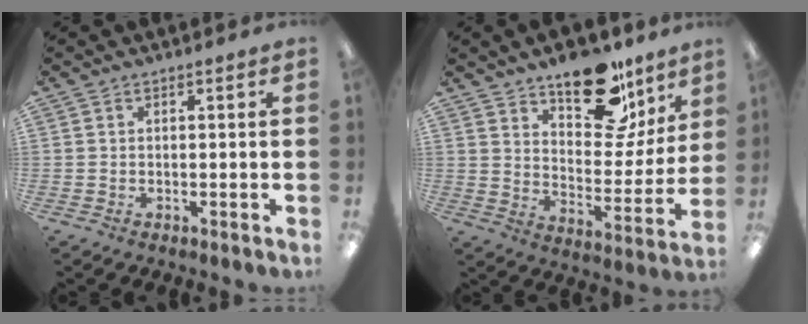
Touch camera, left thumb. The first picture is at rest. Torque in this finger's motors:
{"motor_torque": [1.42, 0.58, 1.19, -1.36, 0.18]}